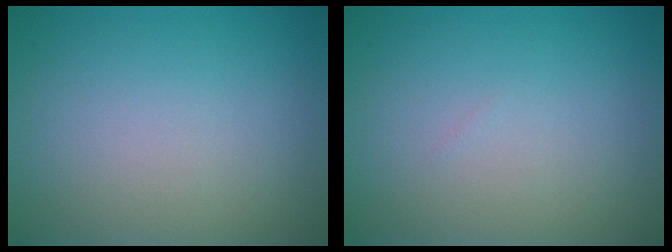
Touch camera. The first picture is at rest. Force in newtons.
{"total": 0.0}